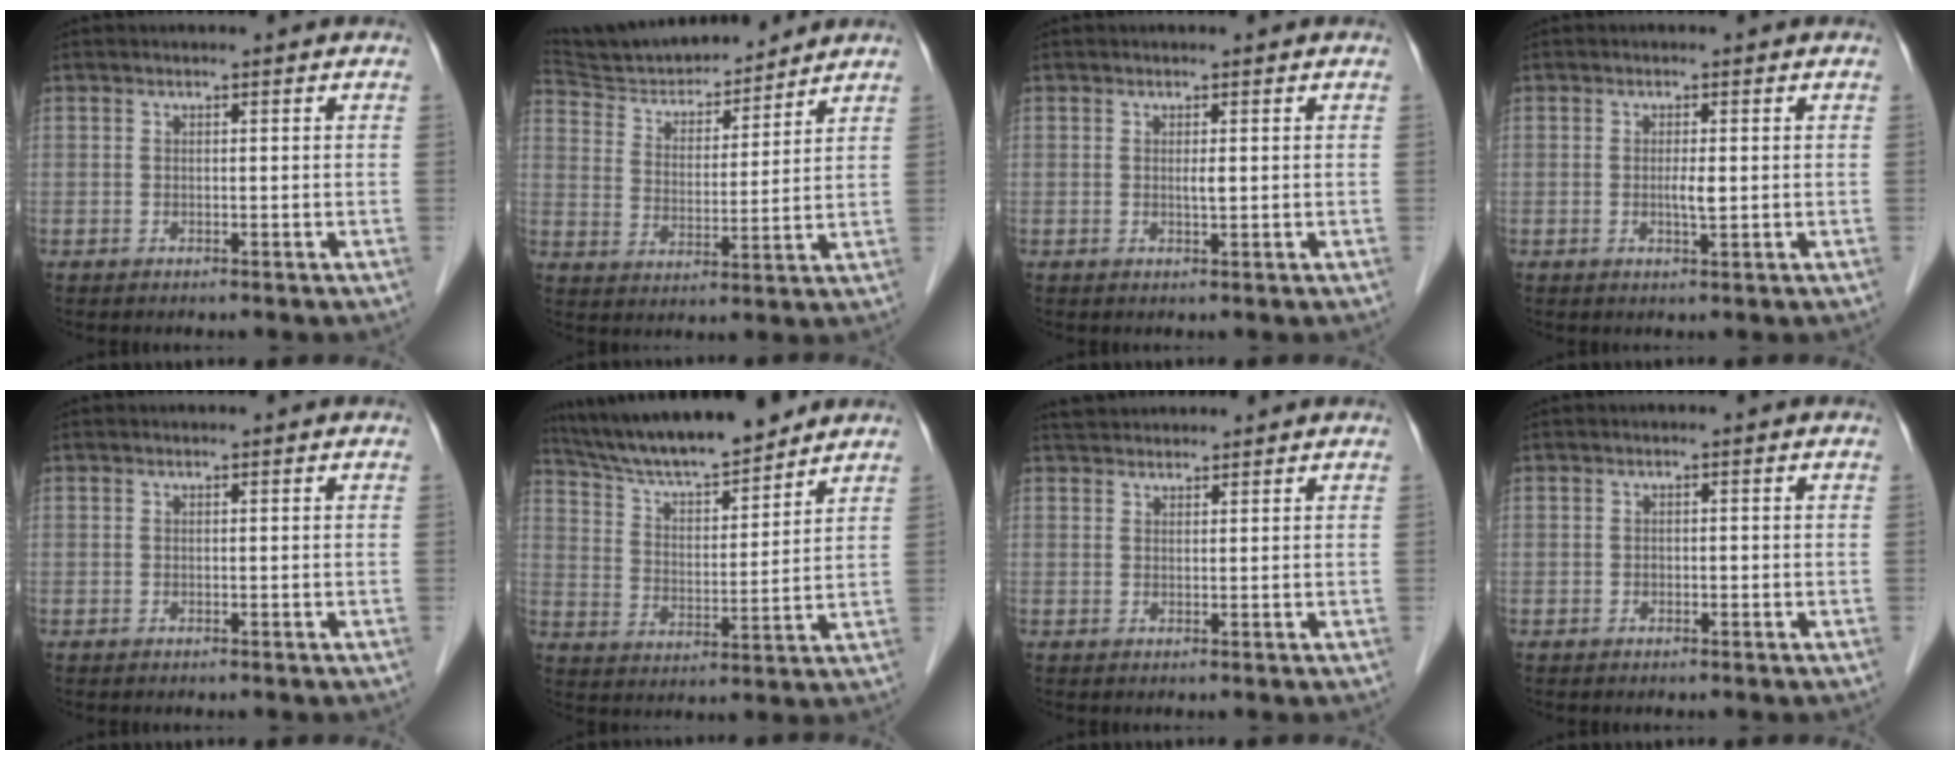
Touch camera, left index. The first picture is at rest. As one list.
[{"total": 14.2, "force": [13.5, 2.7, 3.5], "torque": [-0.062, 0.012, 0.233]}, {"total": 1.0, "force": [0.2, 0.1, 0.9], "torque": [-0.021, -0.001, 0.003]}, {"total": 1.8, "force": [0.0, 0.2, 1.7], "torque": [-0.035, -0.001, 0.000]}, {"total": 0.0}, {"total": 14.6, "force": [13.2, 1.9, 5.9], "torque": [-0.105, 0.010, 0.229]}, {"total": 3.7, "force": [3.5, 0.8, 0.7], "torque": [-0.012, 0.035, 0.063]}, {"total": 0.6, "force": [-0.2, 0.4, 0.4], "torque": [-0.005, 0.003, -0.005]}]